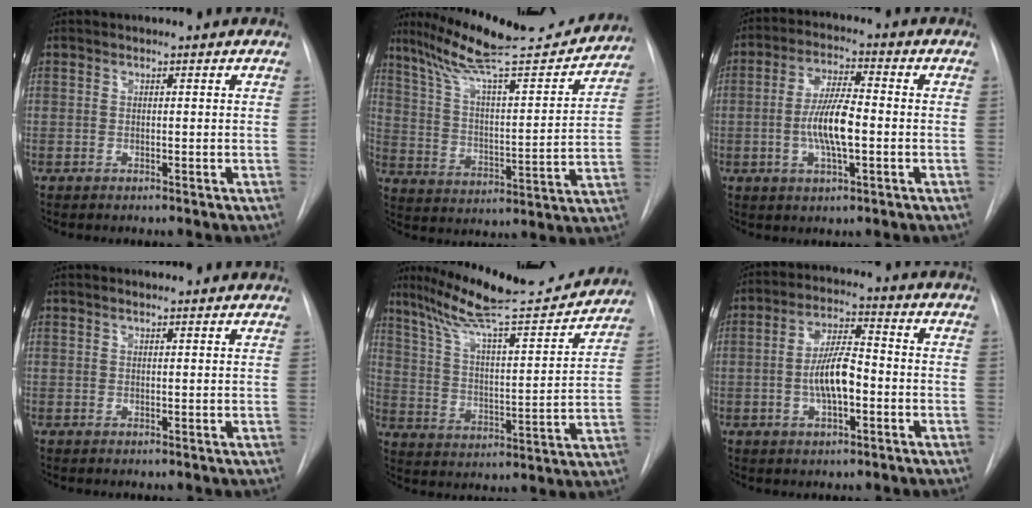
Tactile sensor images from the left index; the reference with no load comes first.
{"total": 23.8, "force": [21.1, 2.3, 10.7], "torque": [-0.176, -0.019, 0.307]}
{"total": 8.5, "force": [-1.3, 1.9, 8.1], "torque": [-0.161, 0.002, -0.028]}
{"total": 3.0, "force": [2.9, 0.4, 0.7], "torque": [-0.016, 0.016, 0.033]}
{"total": 22.7, "force": [20.2, 1.9, 10.1], "torque": [-0.167, -0.017, 0.295]}
{"total": 7.8, "force": [-1.5, 2.5, 7.3], "torque": [-0.146, 0.010, -0.030]}